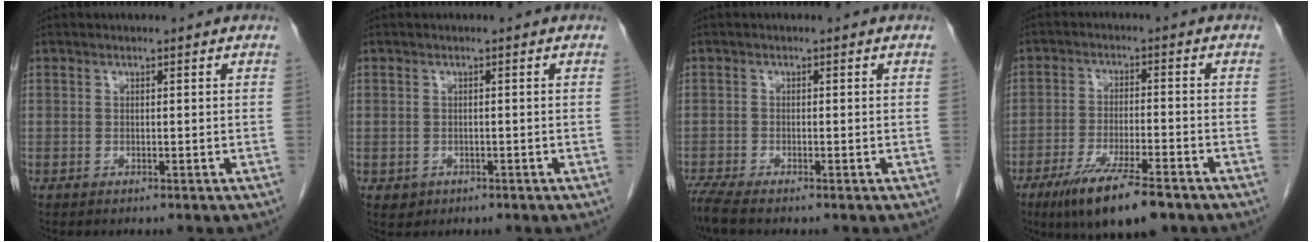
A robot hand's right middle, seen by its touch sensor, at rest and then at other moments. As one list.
[{"total": 1.3, "force": [-0.4, 1.2, 0.2], "torque": [-0.002, 0.004, -0.001]}, {"total": 2.6, "force": [-2.2, -0.1, 1.3], "torque": [-0.033, -0.009, -0.048]}, {"total": 11.3, "force": [-7.6, 1.8, 8.2], "torque": [-0.144, -0.025, -0.125]}]